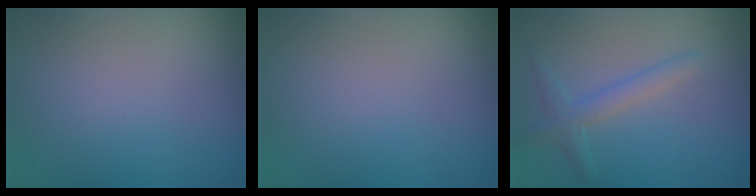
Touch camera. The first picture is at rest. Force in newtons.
{"total": 0.0}
{"total": 2.2, "press": 2.2, "slide": 0.1}